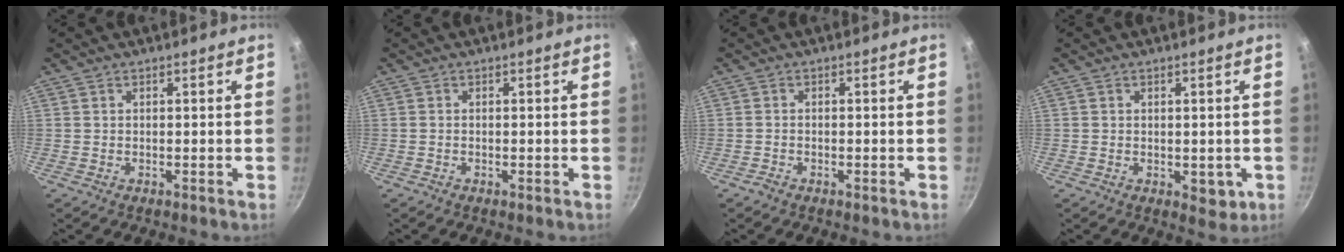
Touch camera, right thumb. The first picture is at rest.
{"total": 0.0}
{"total": 1.0, "force": [-0.9, 0.3, 0.4], "torque": [-0.014, 0.007, -0.020]}
{"total": 4.0, "force": [-0.7, 2.7, 2.8], "torque": [-0.025, -0.003, -0.005]}